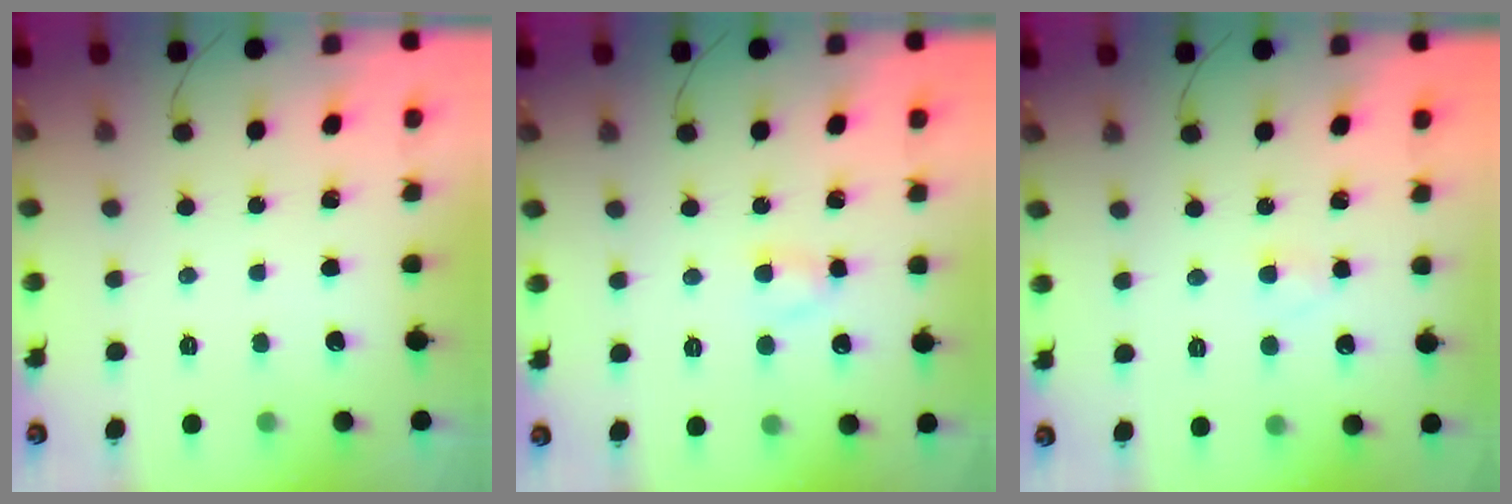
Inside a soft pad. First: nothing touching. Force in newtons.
{"total": 2.8, "press": 2.5, "slide": 1.2}
{"total": 1.8, "press": 1.5, "slide": 0.9}